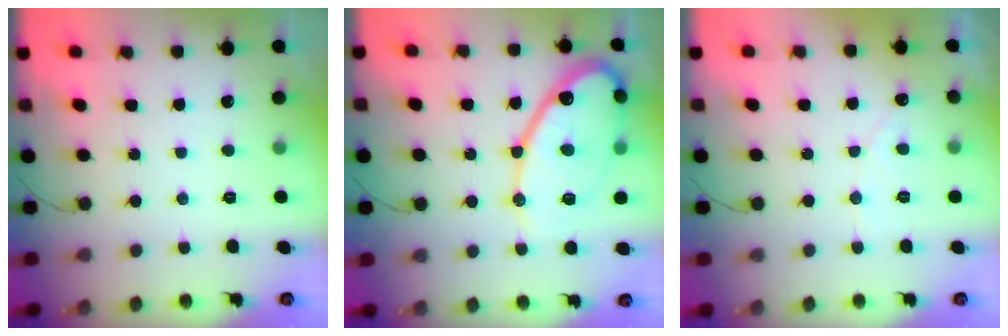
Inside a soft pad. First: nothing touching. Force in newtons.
{"total": 17.5, "press": 17.4, "slide": 1.5}
{"total": 2.8, "press": 2.8, "slide": 0.1}